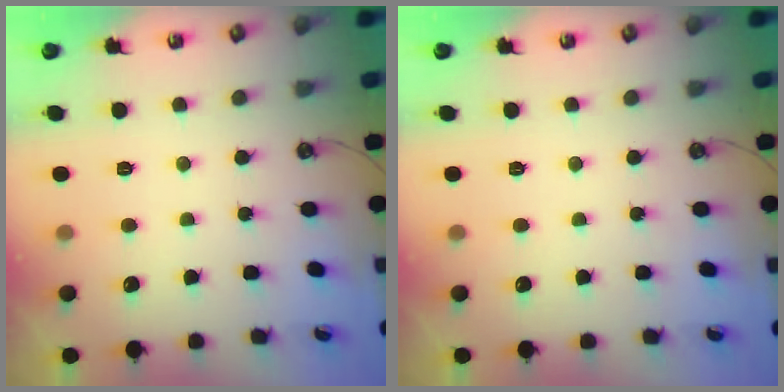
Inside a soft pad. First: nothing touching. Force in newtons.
{"total": 0.0}